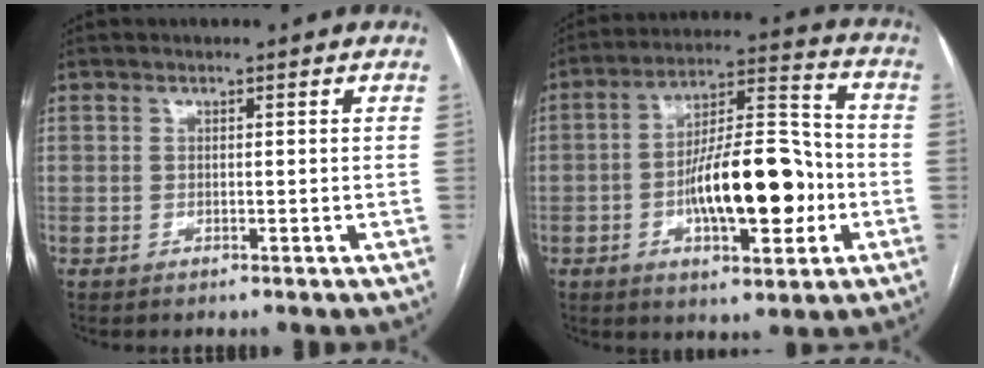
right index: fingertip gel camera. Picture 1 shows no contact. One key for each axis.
{"total": 16.1, "fx": -3.7, "fy": 5.1, "fz": 14.8, "tx": -0.247, "ty": 0.021, "tz": -0.055}